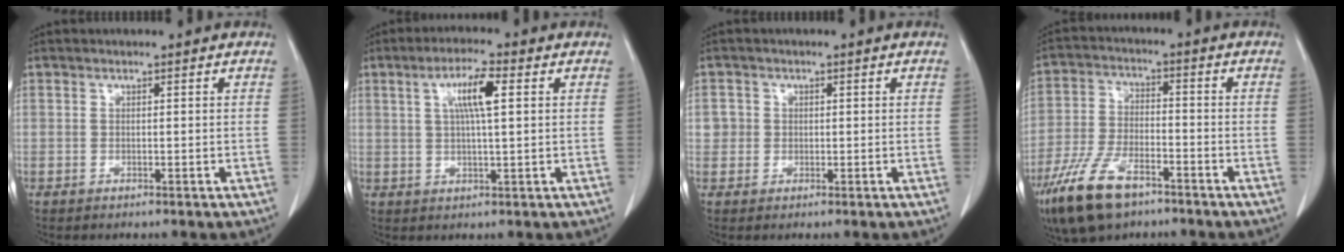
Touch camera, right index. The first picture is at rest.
{"total": 6.5, "force": [1.9, 1.0, 6.2], "torque": [-0.115, 0.009, 0.035]}
{"total": 2.9, "force": [0.2, 2.9, 0.4], "torque": [0.004, 0.013, 0.006]}
{"total": 12.5, "force": [-8.0, 4.9, 8.3], "torque": [-0.176, -0.012, -0.146]}